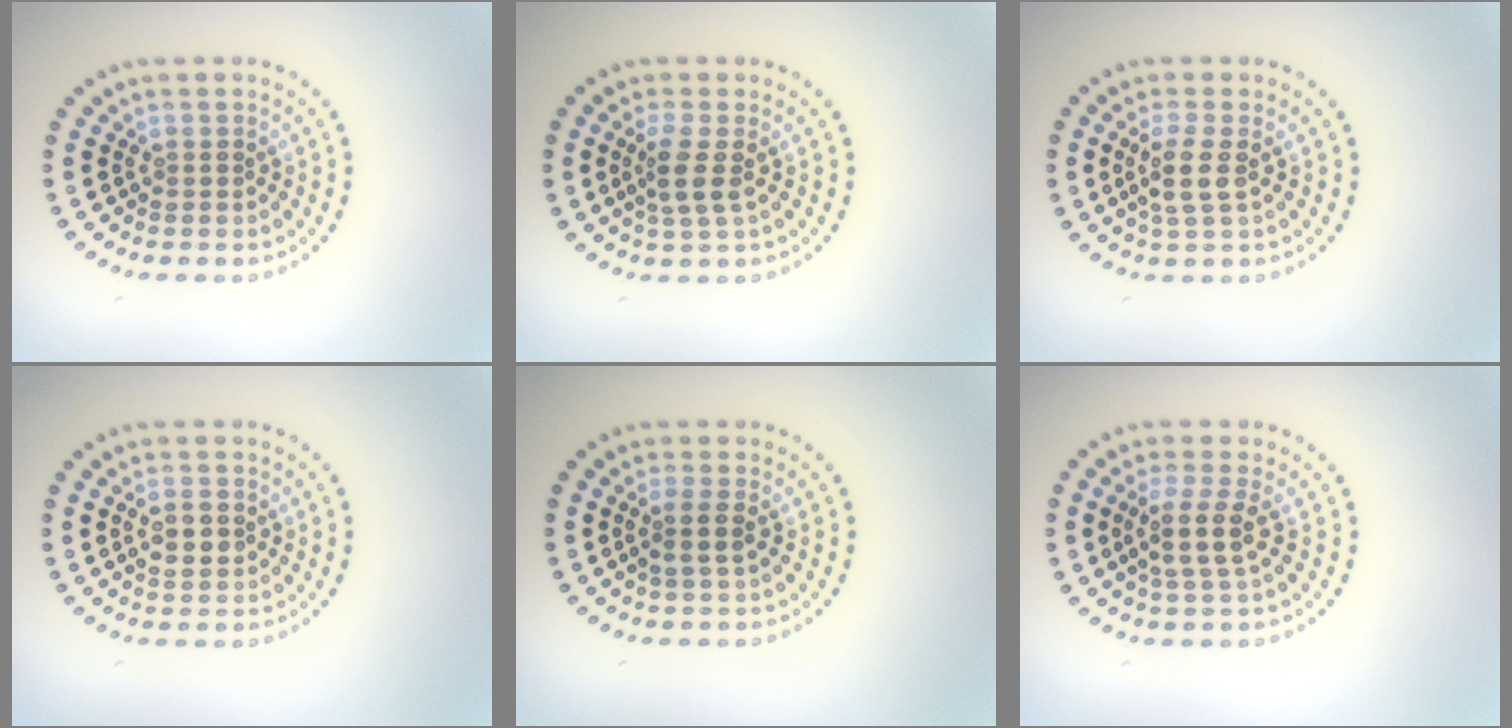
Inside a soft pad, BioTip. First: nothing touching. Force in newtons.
{"total": 2.5, "press": 1.9, "slide": 1.5}
{"total": 2.4, "press": 2.0, "slide": 1.3}
{"total": 2.1, "press": 2.1, "slide": 0.2}
{"total": 1.7, "press": 1.4, "slide": 0.9}
{"total": 2.9, "press": 2.3, "slide": 1.7}